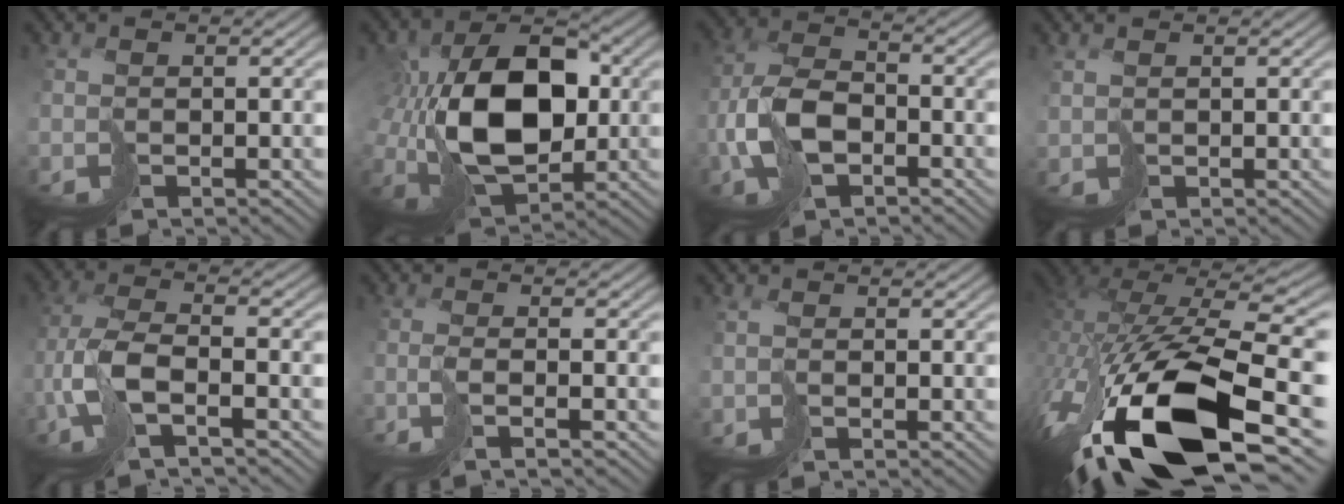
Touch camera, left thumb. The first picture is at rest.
{"total": 14.0, "force": [1.4, 8.8, 10.8], "torque": [-0.196, 0.014, 0.023]}
{"total": 7.4, "force": [-1.8, 4.4, 5.7], "torque": [-0.135, 0.003, -0.046]}
{"total": 1.2, "force": [0.7, 0.7, 0.6], "torque": [-0.022, -0.005, 0.013]}
{"total": 7.6, "force": [-2.7, 2.5, 6.6], "torque": [-0.145, -0.001, -0.068]}
{"total": 2.1, "force": [-1.0, -0.2, 1.8], "torque": [-0.020, 0.005, -0.035]}
{"total": 0.6, "force": [0.1, 0.4, 0.4], "torque": [-0.012, 0.001, 0.000]}
{"total": 18.8, "force": [-6.3, 9.4, 15.1], "torque": [-0.330, -0.062, -0.082]}